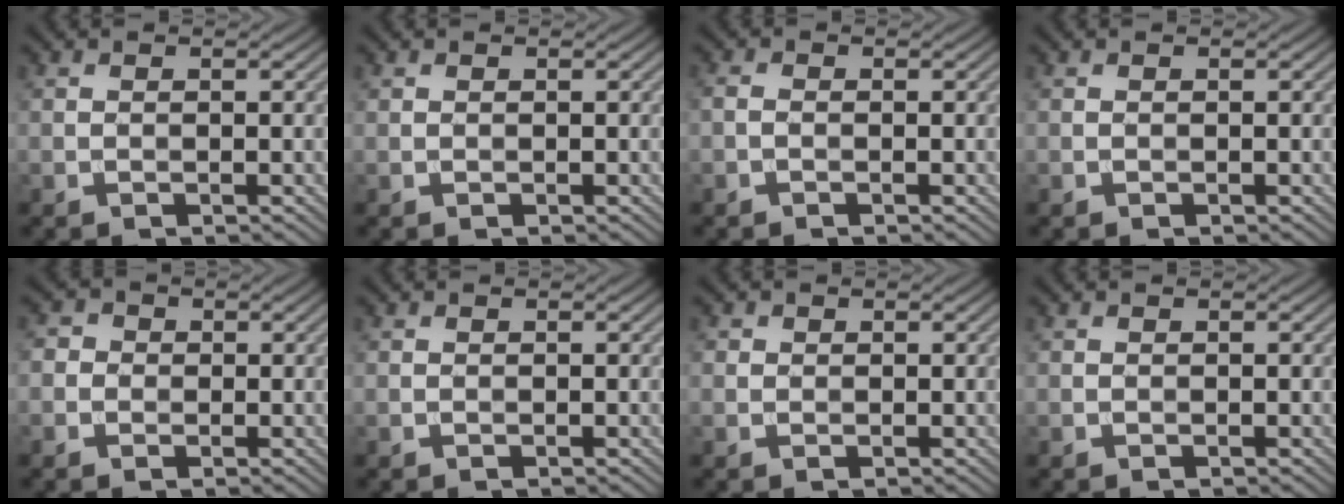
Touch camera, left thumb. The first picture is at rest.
{"total": 0.0}
{"total": 1.0, "force": [-0.5, 0.5, 0.7], "torque": [-0.020, 0.001, -0.015]}
{"total": 0.0}
{"total": 2.1, "force": [-0.2, 2.1, 0.5], "torque": [-0.009, 0.004, -0.018]}
{"total": 0.0}
{"total": 0.8, "force": [0.2, 0.7, 0.2], "torque": [-0.002, -0.001, 0.001]}
{"total": 0.0}